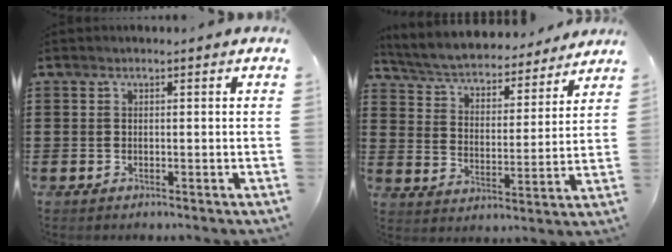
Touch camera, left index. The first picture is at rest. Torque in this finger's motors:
{"motor_torque": [2.14, 0.00, 0.53, 0.14]}